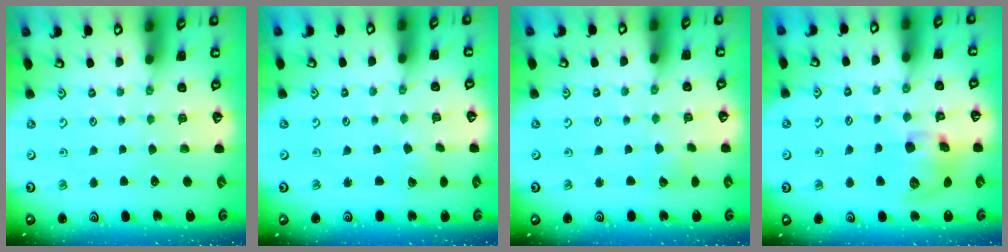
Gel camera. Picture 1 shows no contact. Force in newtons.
{"total": 2.2, "press": 2.2, "slide": 0.2}
{"total": 2.4, "press": 2.4, "slide": 0.2}
{"total": 11.9, "press": 11.8, "slide": 1.9}